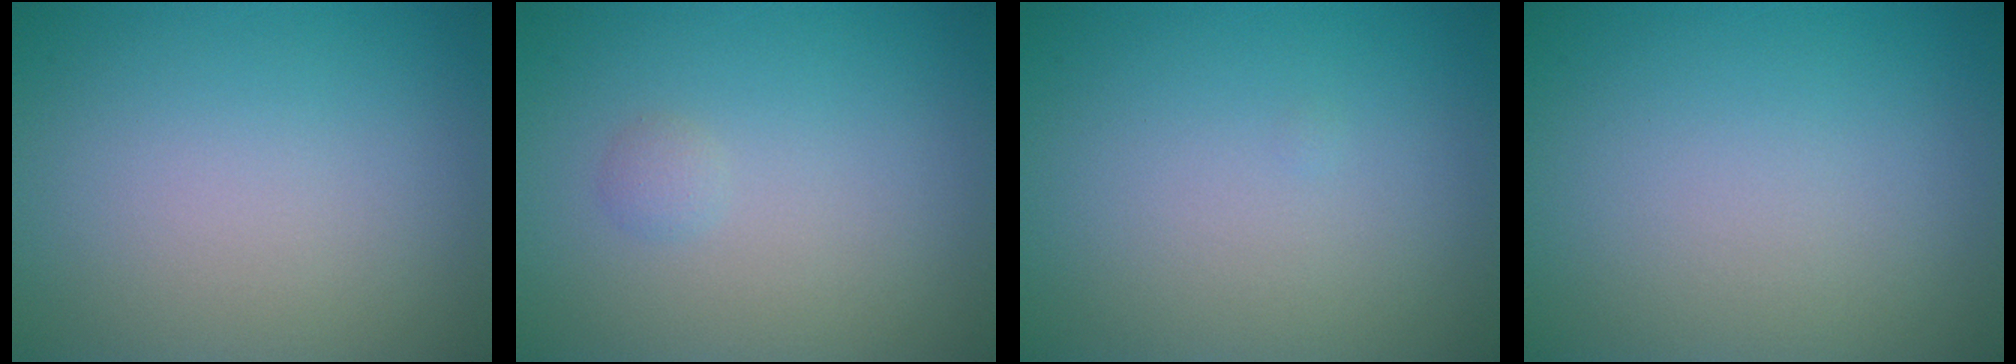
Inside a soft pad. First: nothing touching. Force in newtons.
{"total": 0.7, "press": 0.7, "slide": 0.0}
{"total": 0.0}
{"total": 0.0}